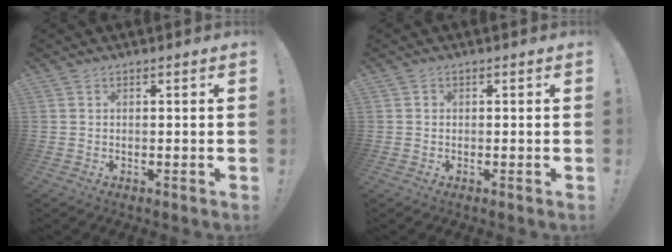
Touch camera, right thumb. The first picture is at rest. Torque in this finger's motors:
{"motor_torque": [-0.03, 0.19, -0.12, 0.02, 0.00]}